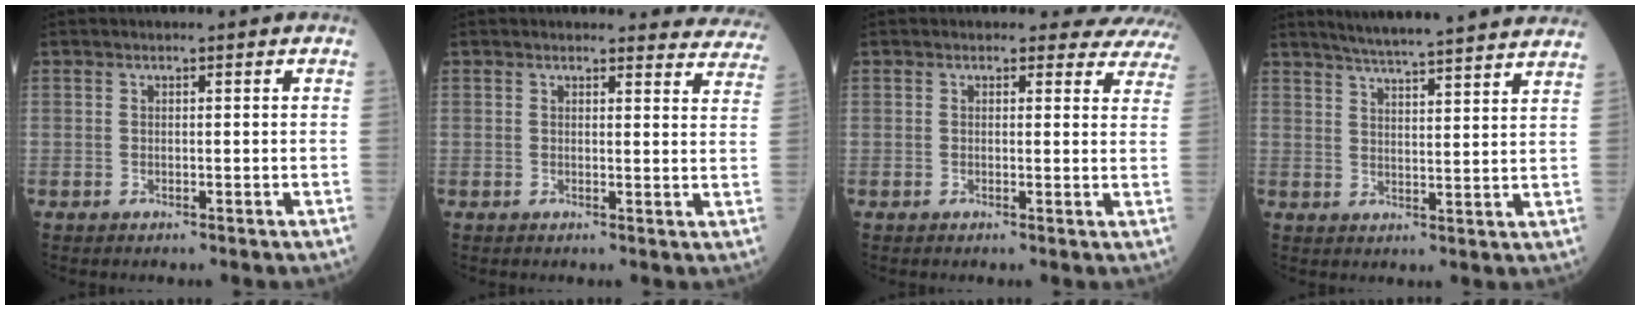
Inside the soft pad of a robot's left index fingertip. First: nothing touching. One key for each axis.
{"total": 9.5, "fx": 9.2, "fy": 2.1, "fz": 0.0, "tx": 0.050, "ty": -0.040, "tz": 0.057}
{"total": 7.7, "fx": 7.1, "fy": 2.8, "fz": -0.4, "tx": 0.055, "ty": -0.013, "tz": 0.032}
{"total": 20.0, "fx": 18.4, "fy": -0.3, "fz": 7.9, "tx": -0.122, "ty": -0.014, "tz": 0.235}